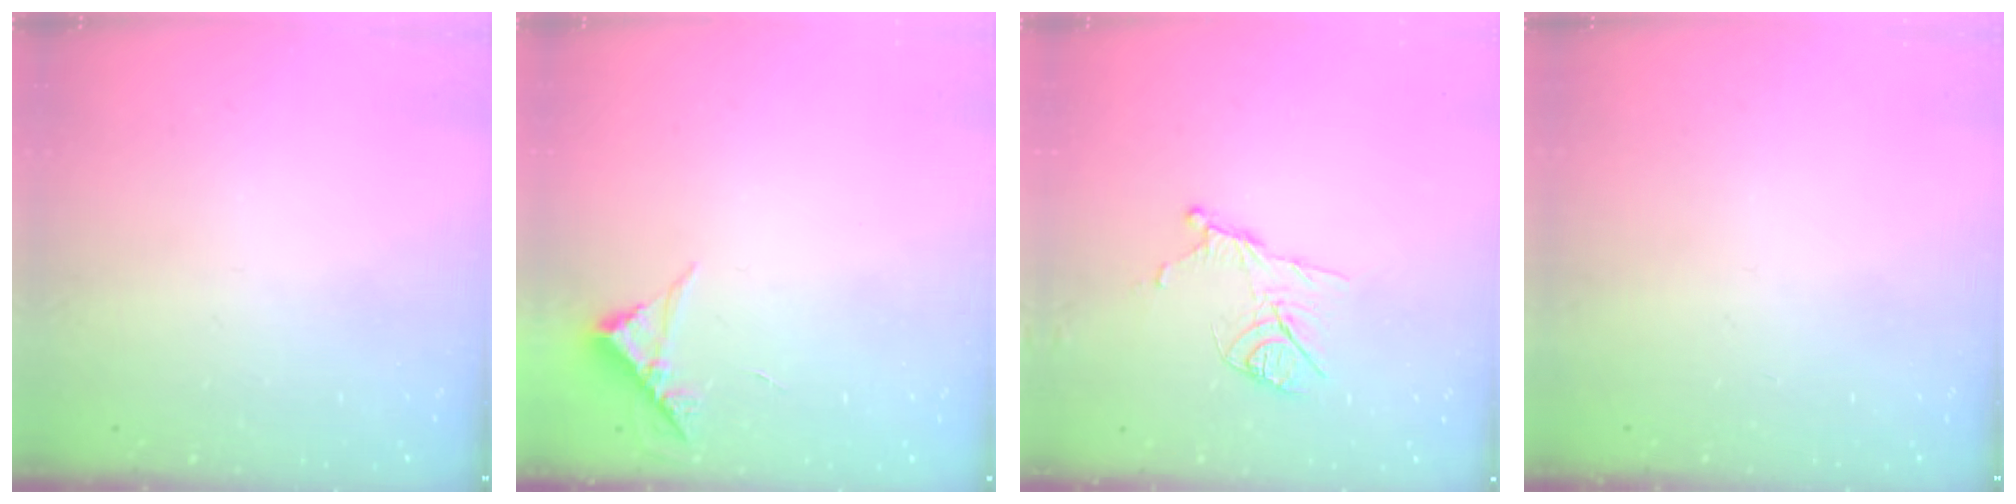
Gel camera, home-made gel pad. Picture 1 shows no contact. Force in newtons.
{"total": 4.6, "press": 4.6, "slide": 0.3}
{"total": 10.9, "press": 10.9, "slide": 0.4}
{"total": 0.0}